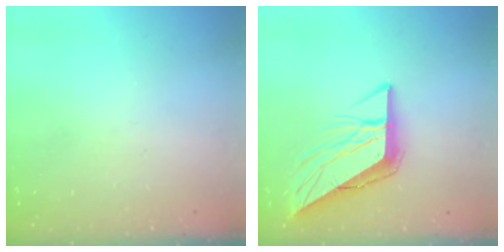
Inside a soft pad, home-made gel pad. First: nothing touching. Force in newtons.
{"total": 10.6, "press": 10.5, "slide": 1.3}